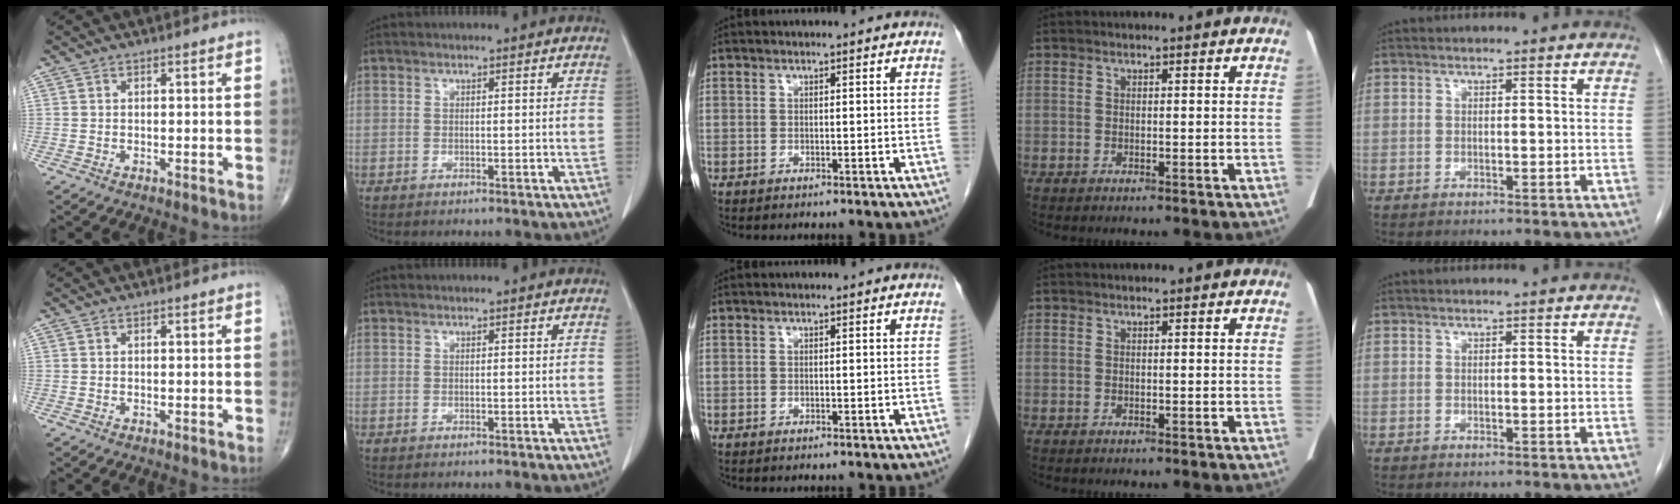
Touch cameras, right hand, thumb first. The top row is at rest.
{}